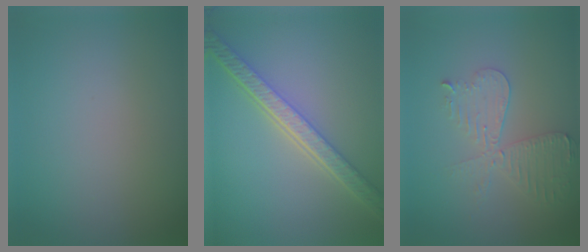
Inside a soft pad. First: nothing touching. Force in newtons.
{"total": 5.7, "press": 4.4, "slide": 3.7}
{"total": 4.3, "press": 3.8, "slide": 2.2}